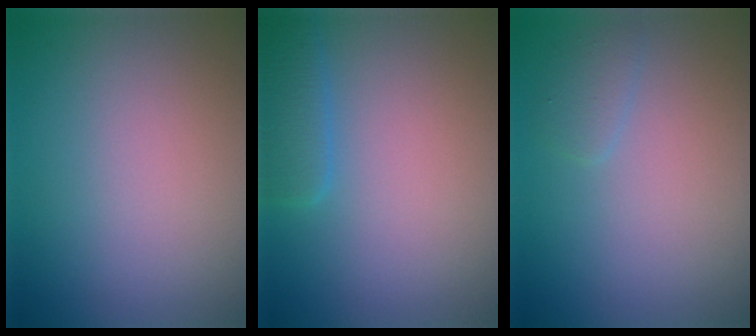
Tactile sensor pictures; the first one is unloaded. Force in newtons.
{"total": 2.5, "press": 2.5, "slide": 0.3}
{"total": 1.1, "press": 1.1, "slide": 0.1}